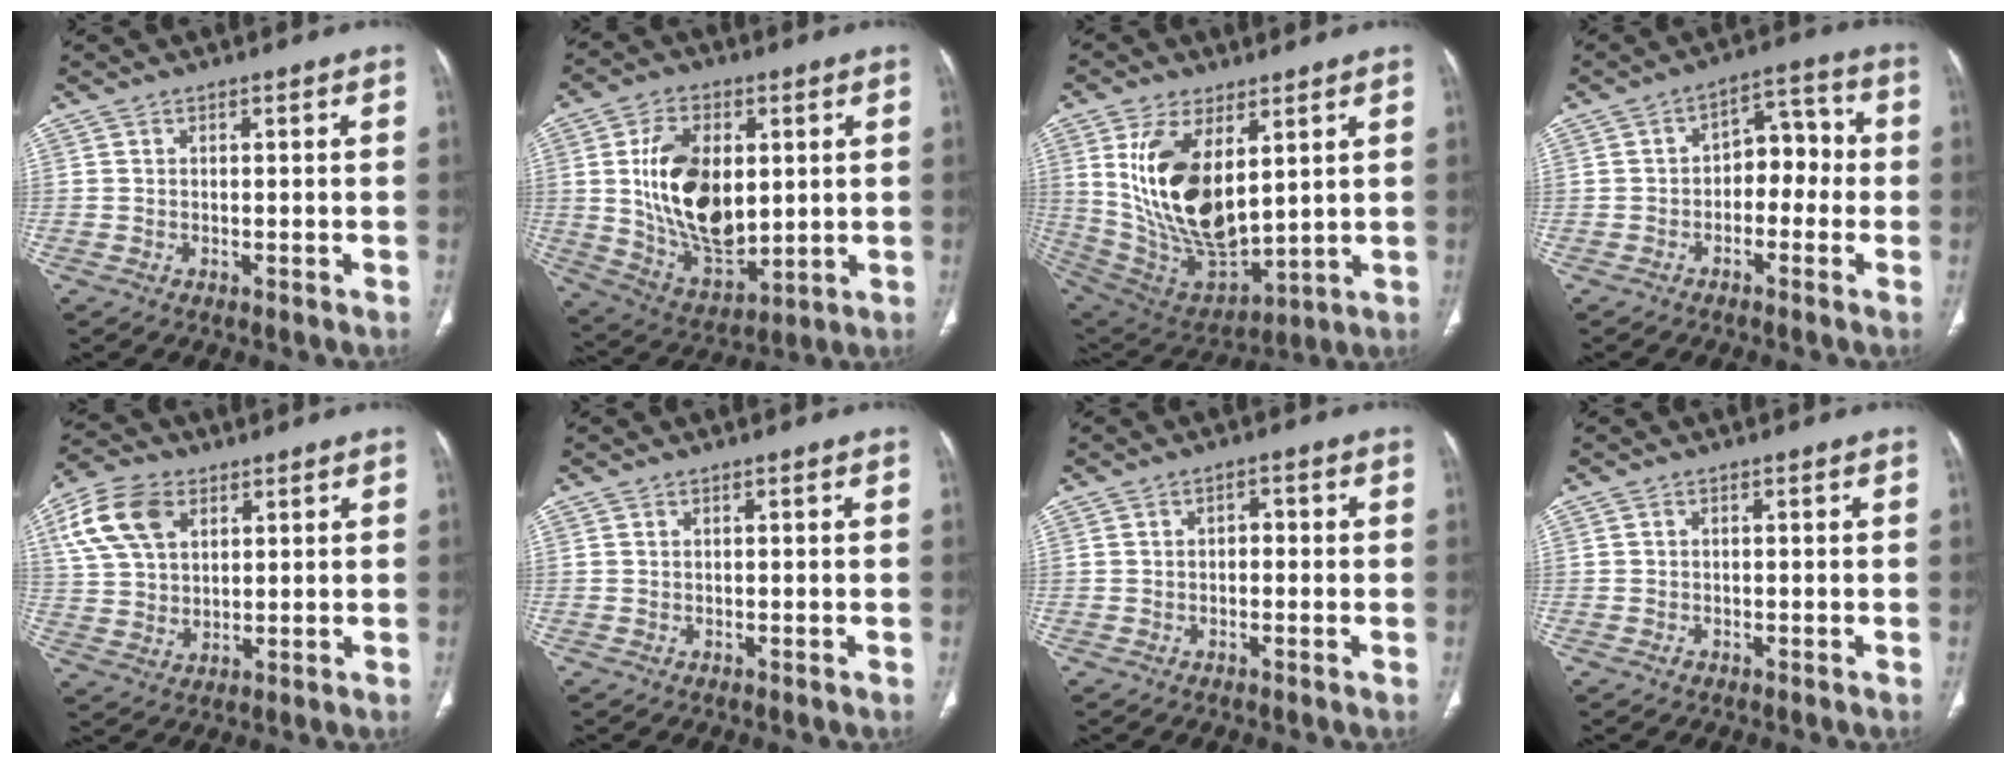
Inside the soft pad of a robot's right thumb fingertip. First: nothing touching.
{"total": 18.6, "force": [2.6, 11.2, 14.7], "torque": [-0.230, -0.019, 0.061]}
{"total": 20.0, "force": [5.5, 10.2, 16.2], "torque": [-0.291, -0.030, 0.128]}
{"total": 7.8, "force": [-1.3, 5.3, 5.5], "torque": [-0.043, 0.042, -0.033]}
{"total": 12.5, "force": [5.1, 8.1, 8.0], "torque": [-0.149, -0.001, 0.100]}
{"total": 0.0}
{"total": 1.9, "force": [-0.1, 1.3, 1.4], "torque": [-0.013, 0.011, -0.006]}
{"total": 0.8, "force": [-0.5, 0.6, 0.3], "torque": [-0.004, 0.001, -0.010]}